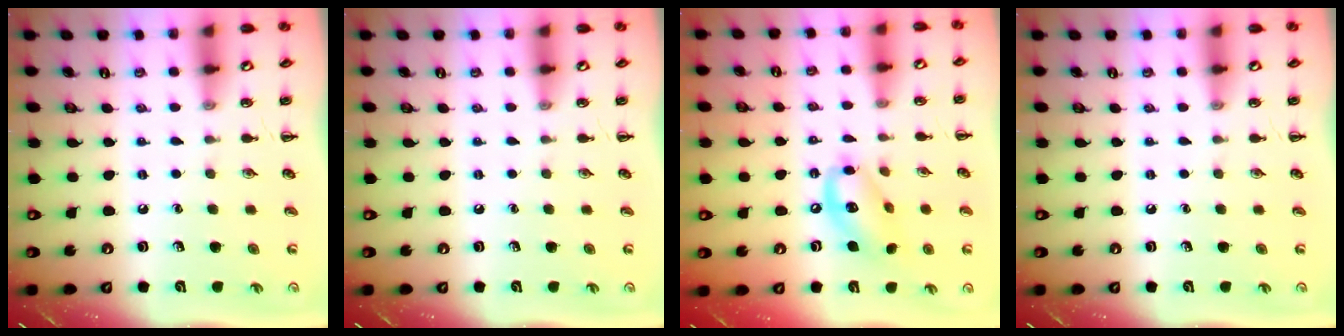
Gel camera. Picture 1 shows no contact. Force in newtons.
{"total": 0.0}
{"total": 13.4, "press": 13.1, "slide": 2.8}
{"total": 0.0}